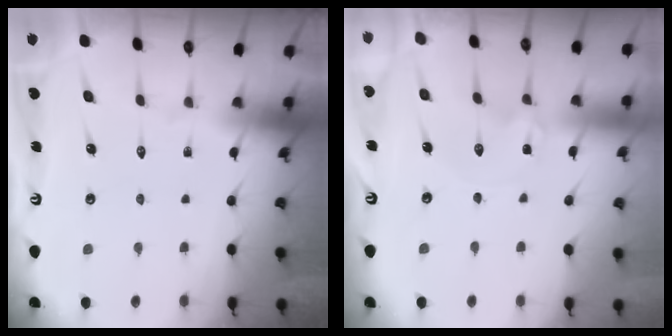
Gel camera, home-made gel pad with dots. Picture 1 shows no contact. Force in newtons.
{"total": 0.0}